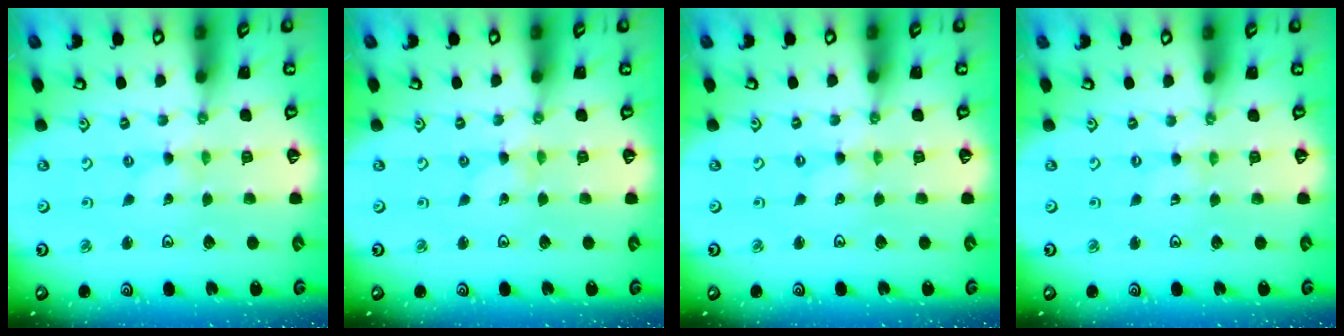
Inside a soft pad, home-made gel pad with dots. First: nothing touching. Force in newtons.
{"total": 0.0}
{"total": 0.0}
{"total": 0.0}